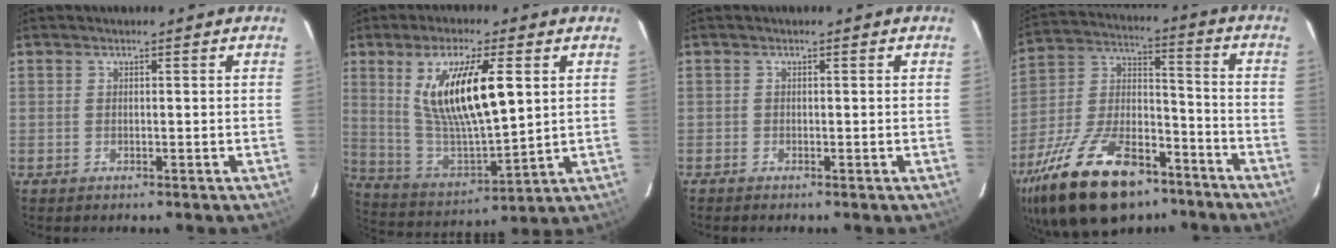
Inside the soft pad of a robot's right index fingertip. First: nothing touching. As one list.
[{"total": 16.8, "force": [5.2, 4.9, 15.2], "torque": [-0.280, -0.007, 0.111]}, {"total": 0.6, "force": [-0.5, 0.3, 0.0], "torque": [-0.002, 0.000, -0.011]}, {"total": 26.0, "force": [-16.8, 12.2, 15.6], "torque": [-0.311, 0.000, -0.271]}]